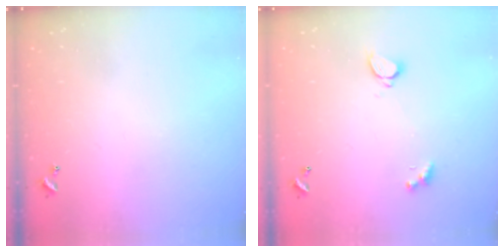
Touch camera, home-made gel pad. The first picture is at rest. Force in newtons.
{"total": 1.7, "press": 1.7, "slide": 0.3}